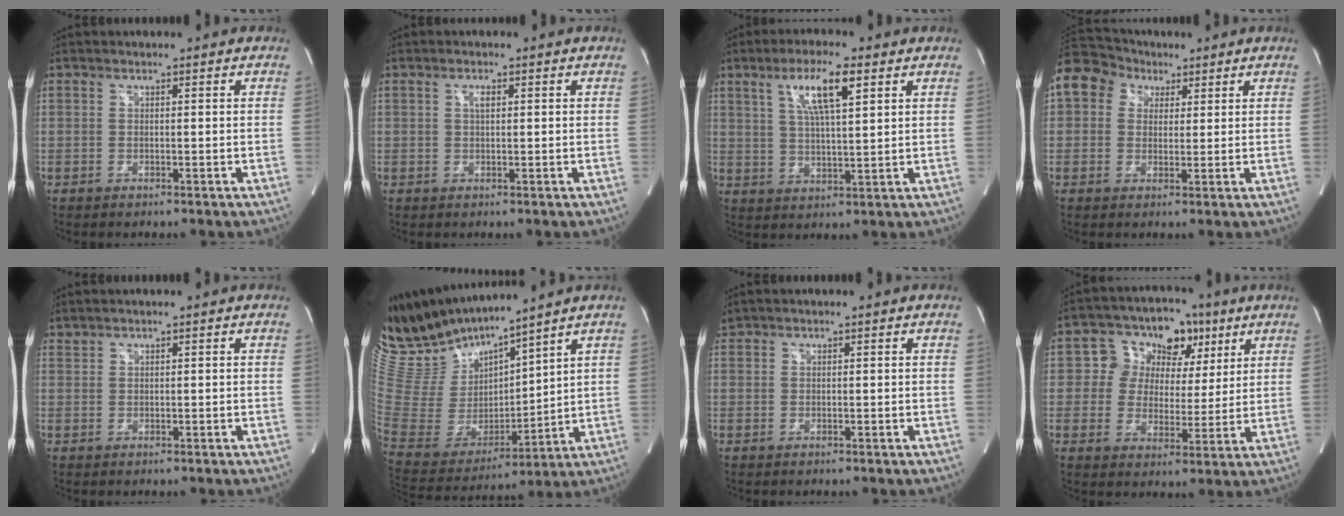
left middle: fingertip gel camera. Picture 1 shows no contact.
{"total": 1.3, "force": [0.4, 0.6, 1.1], "torque": [-0.020, 0.000, 0.005]}
{"total": 8.6, "force": [4.0, 1.2, 7.5], "torque": [-0.142, 0.004, 0.071]}
{"total": 15.8, "force": [6.7, 12.8, 6.4], "torque": [-0.191, 0.081, 0.126]}
{"total": 0.8, "force": [0.8, -0.1, 0.1], "torque": [-0.006, 0.004, 0.022]}
{"total": 14.5, "force": [13.8, 1.3, 4.4], "torque": [-0.111, -0.008, 0.292]}
{"total": 0.6, "force": [0.6, 0.1, -0.1], "torque": [-0.006, 0.010, 0.017]}
{"total": 9.3, "force": [3.5, 7.7, 3.9], "torque": [-0.042, 0.031, 0.055]}